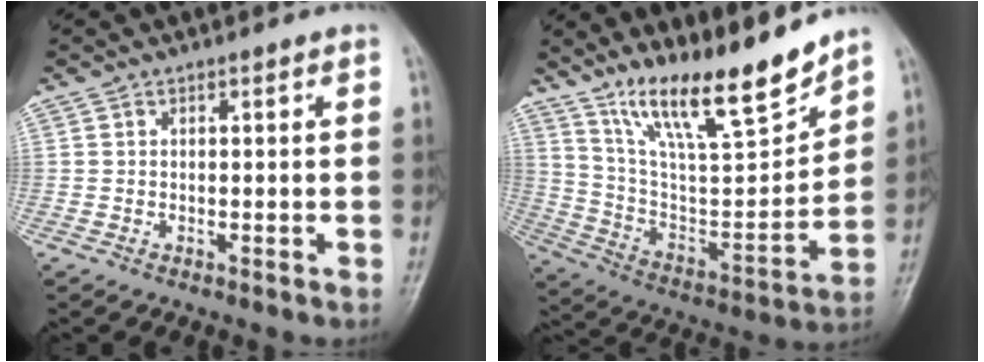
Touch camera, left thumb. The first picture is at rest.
{"total": 19.3, "force": [14.9, 3.6, 11.7], "torque": [-0.159, -0.085, 0.268]}